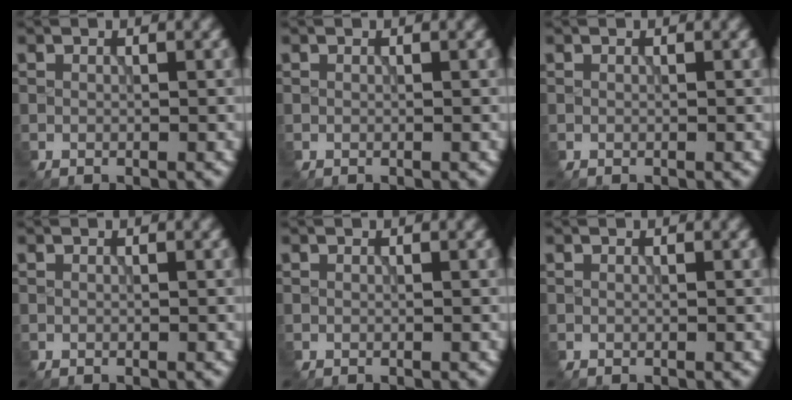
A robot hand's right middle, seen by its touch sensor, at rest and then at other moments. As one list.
[{"total": 0.0}, {"total": 0.0}, {"total": 0.0}, {"total": 0.0}, {"total": 0.0}]